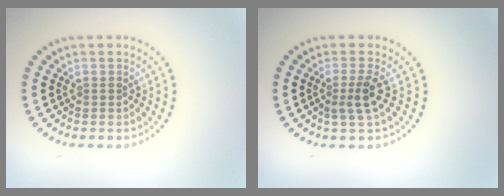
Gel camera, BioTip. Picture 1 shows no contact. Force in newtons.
{"total": 2.3, "press": 1.7, "slide": 1.5}